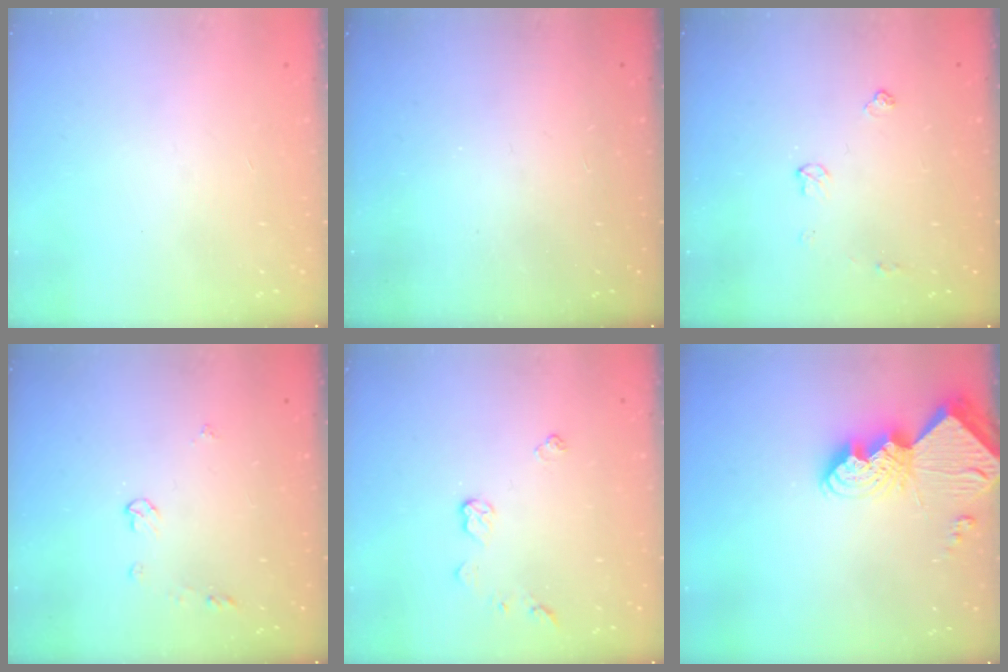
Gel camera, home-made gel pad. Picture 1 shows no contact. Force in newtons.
{"total": 0.0}
{"total": 5.3, "press": 5.2, "slide": 0.7}
{"total": 3.9, "press": 3.8, "slide": 0.6}
{"total": 5.5, "press": 5.5, "slide": 0.5}
{"total": 11.3, "press": 11.2, "slide": 1.0}